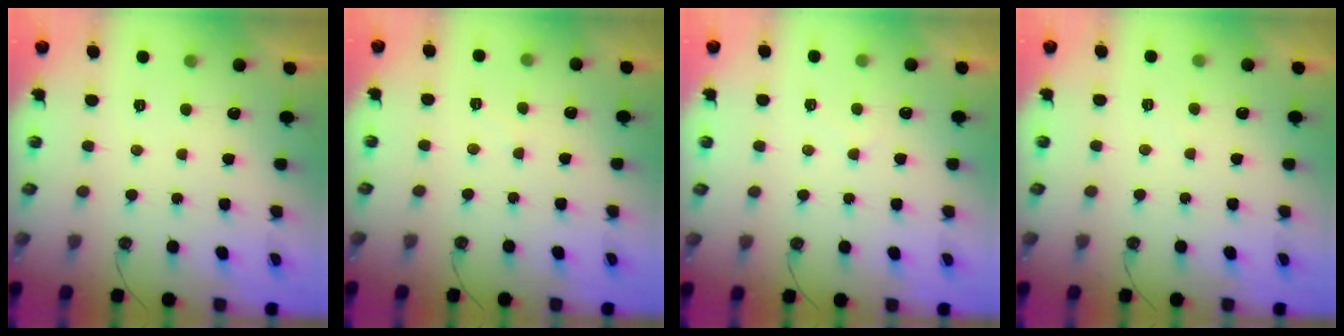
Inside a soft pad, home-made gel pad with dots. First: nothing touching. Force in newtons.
{"total": 4.1, "press": 4.0, "slide": 0.6}
{"total": 4.6, "press": 4.6, "slide": 0.4}
{"total": 2.3, "press": 2.3, "slide": 0.4}